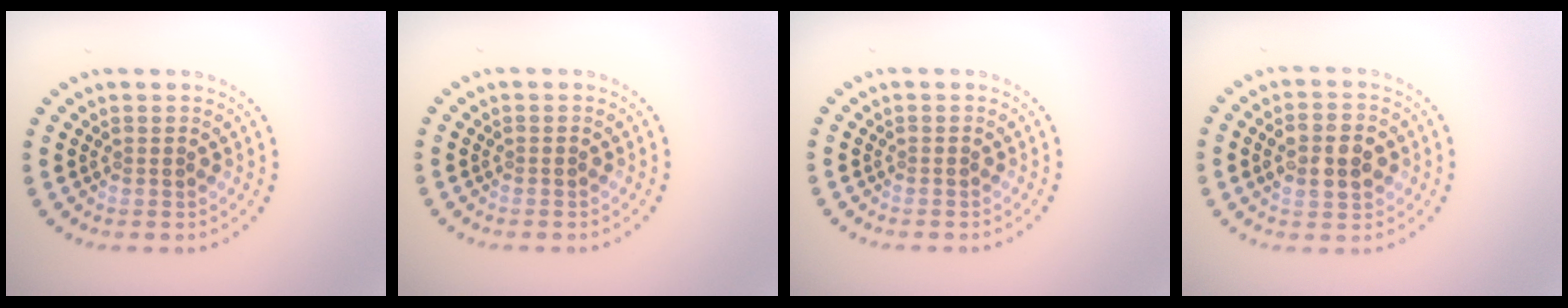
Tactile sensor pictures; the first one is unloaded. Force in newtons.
{"total": 0.0}
{"total": 0.0}
{"total": 4.2, "press": 4.2, "slide": 0.4}